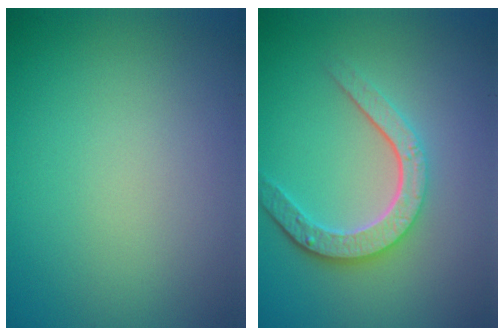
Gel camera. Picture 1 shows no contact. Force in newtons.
{"total": 4.6, "press": 3.5, "slide": 3.0}